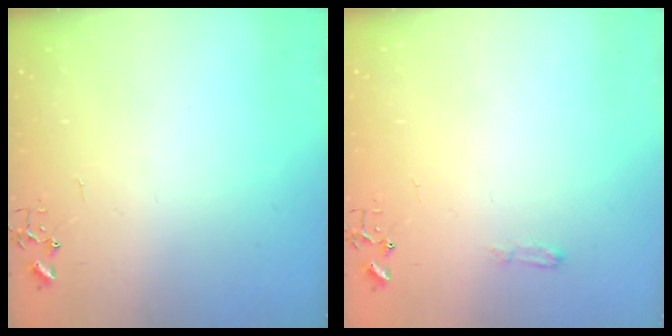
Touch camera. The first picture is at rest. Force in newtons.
{"total": 3.8, "press": 3.8, "slide": 0.5}